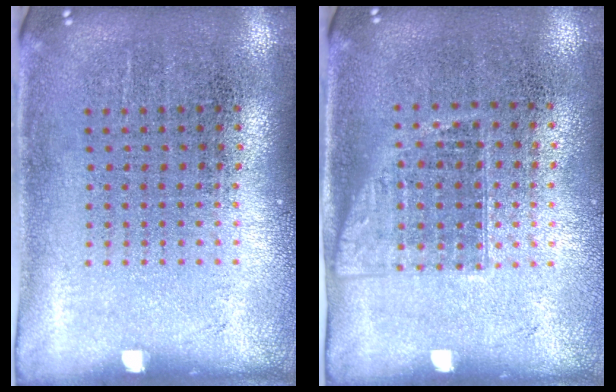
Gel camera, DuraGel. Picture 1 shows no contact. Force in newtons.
{"total": 1.1, "press": 1.0, "slide": 0.6}